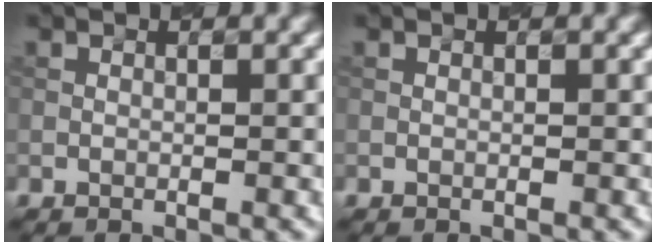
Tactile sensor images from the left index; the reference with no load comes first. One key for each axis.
{"total": 0.0}